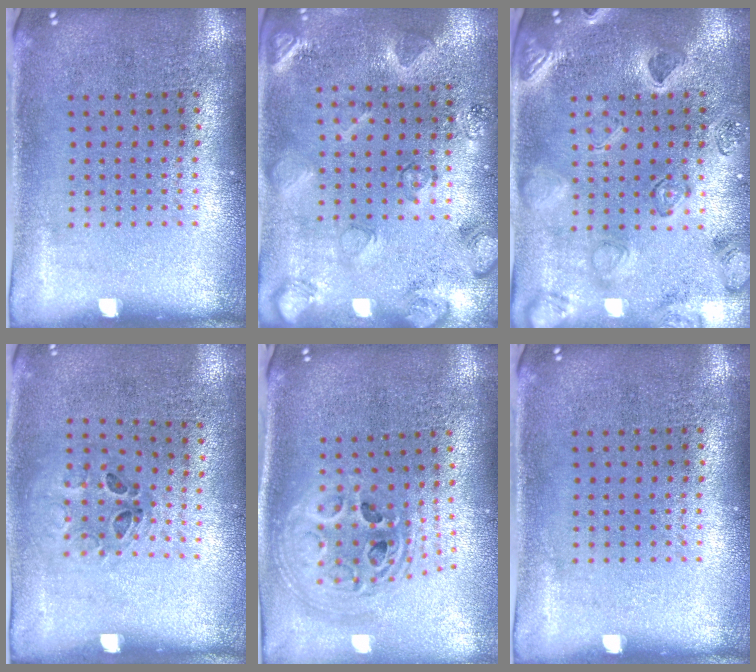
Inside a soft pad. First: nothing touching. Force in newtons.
{"total": 2.1, "press": 2.1, "slide": 0.5}
{"total": 2.4, "press": 2.4, "slide": 0.5}
{"total": 1.2, "press": 0.7, "slide": 1.0}
{"total": 2.4, "press": 1.8, "slide": 1.5}
{"total": 0.0}